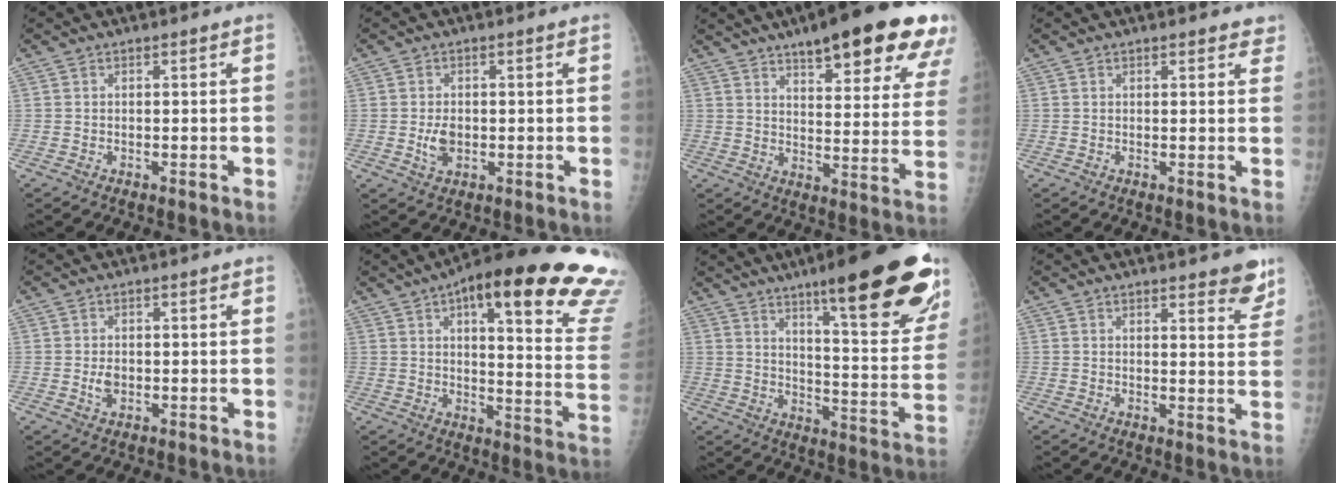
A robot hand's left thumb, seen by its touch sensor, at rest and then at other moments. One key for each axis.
{"total": 3.4, "fx": -0.5, "fy": 2.2, "fz": 2.5, "tx": -0.040, "ty": -0.003, "tz": -0.003}
{"total": 24.3, "fx": 15.3, "fy": 6.2, "fz": 17.9, "tx": -0.210, "ty": -0.044, "tz": 0.199}
{"total": 3.5, "fx": 2.7, "fy": 1.2, "fz": 1.8, "tx": 0.000, "ty": -0.003, "tz": 0.027}
{"total": 2.1, "fx": -0.2, "fy": 1.4, "fz": 1.6, "tx": -0.023, "ty": -0.001, "tz": 0.001}
{"total": 30.5, "fx": 18.5, "fy": 7.4, "fz": 23.0, "tx": -0.238, "ty": -0.048, "tz": 0.234}
{"total": 27.0, "fx": 16.6, "fy": 5.0, "fz": 20.7, "tx": -0.245, "ty": -0.069, "tz": 0.234}
{"total": 6.4, "fx": 4.8, "fy": 1.6, "fz": 3.9, "tx": -0.024, "ty": -0.028, "tz": 0.054}